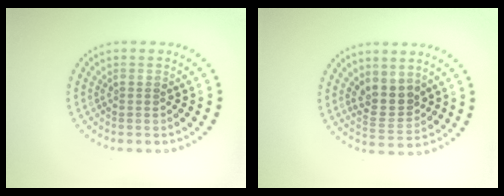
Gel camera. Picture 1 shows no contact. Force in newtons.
{"total": 3.0, "press": 2.7, "slide": 1.2}